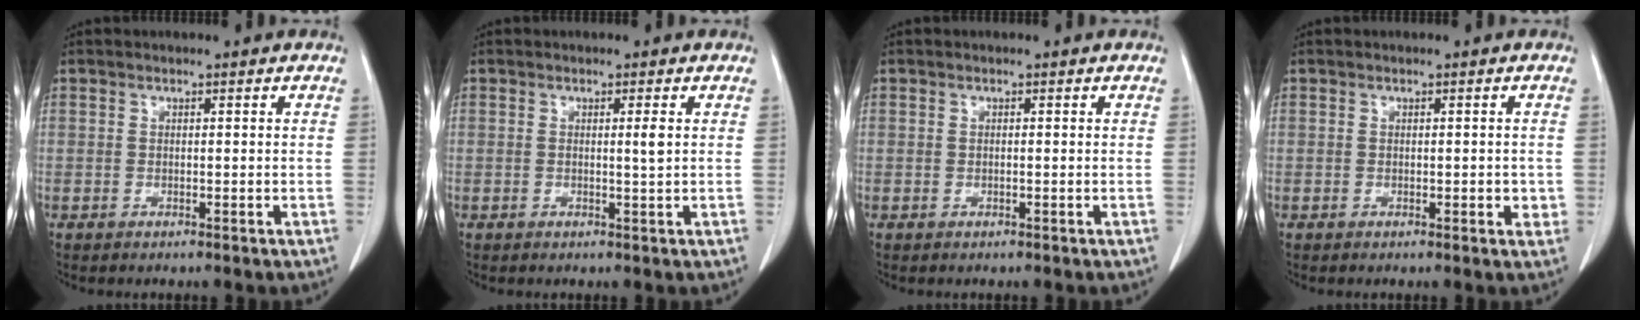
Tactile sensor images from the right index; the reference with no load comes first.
{"total": 1.5, "force": [0.3, -0.3, 1.4], "torque": [-0.026, -0.003, 0.003]}
{"total": 0.0}
{"total": 2.1, "force": [-0.1, 1.1, 1.7], "torque": [-0.019, 0.002, 0.002]}